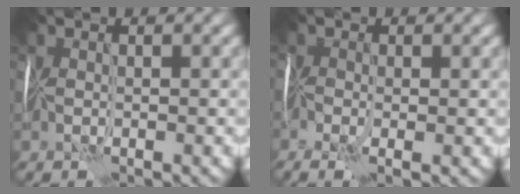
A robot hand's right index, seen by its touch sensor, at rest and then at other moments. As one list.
[{"total": 3.9, "force": [-1.6, 1.7, 3.1], "torque": [-0.062, -0.003, -0.014]}]